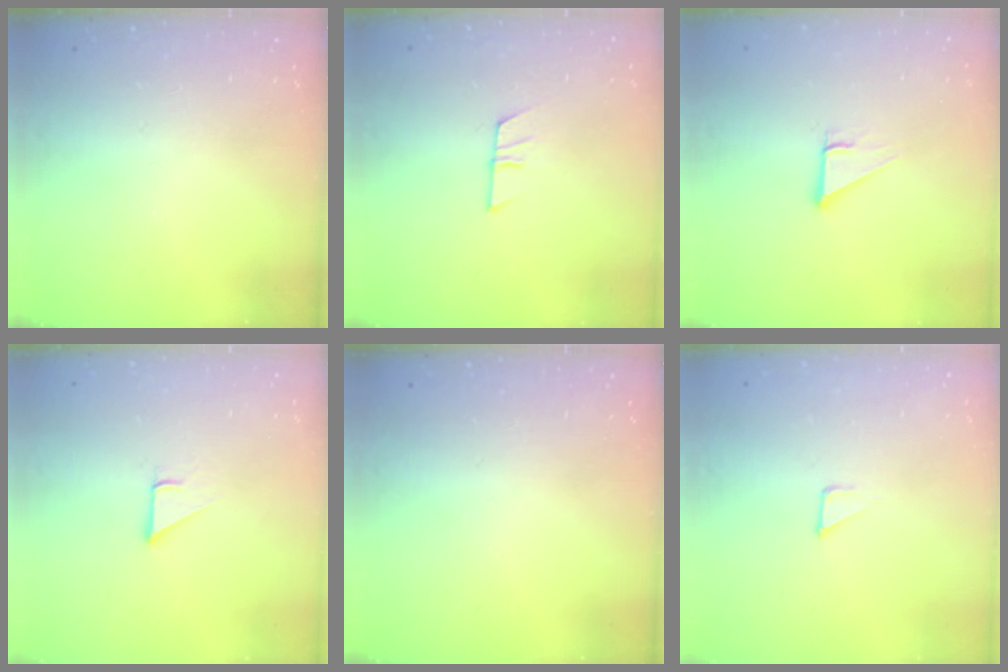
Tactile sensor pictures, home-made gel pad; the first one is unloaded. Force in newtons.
{"total": 7.1, "press": 7.1, "slide": 0.6}
{"total": 3.7, "press": 3.7, "slide": 0.2}
{"total": 1.6, "press": 1.6, "slide": 0.2}
{"total": 0.0}
{"total": 2.9, "press": 2.9, "slide": 0.3}